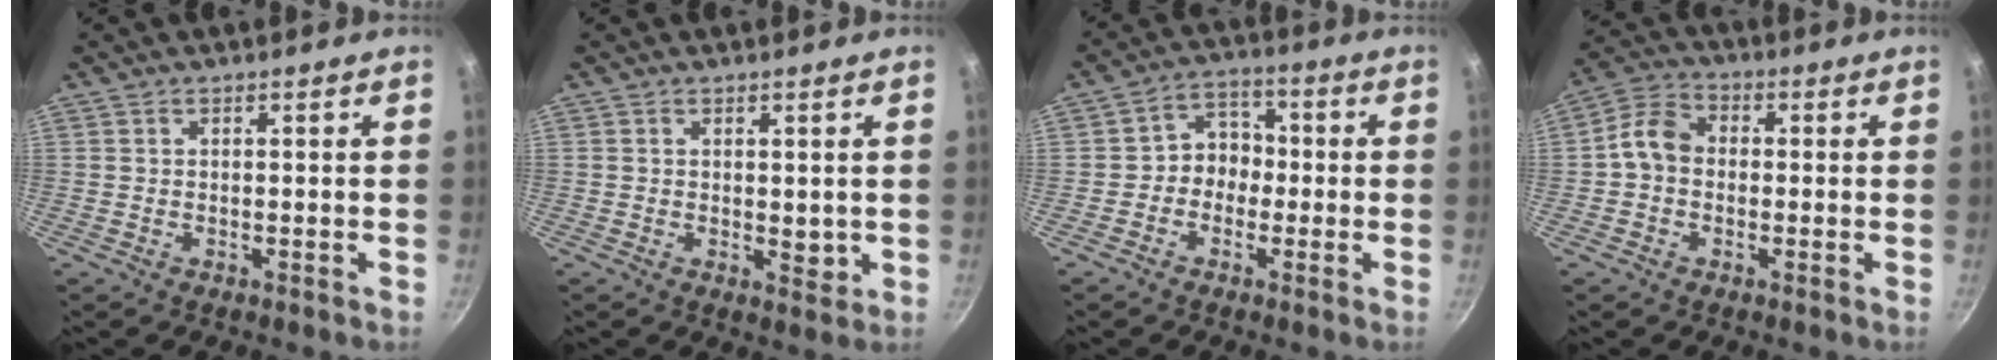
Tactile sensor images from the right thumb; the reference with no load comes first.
{"total": 2.6, "force": [0.2, 1.5, 2.1], "torque": [-0.029, -0.006, 0.005]}
{"total": 6.0, "force": [-1.2, 5.2, 2.9], "torque": [0.000, 0.025, -0.032]}
{"total": 6.9, "force": [-0.5, 5.5, 4.2], "torque": [-0.058, 0.022, -0.029]}